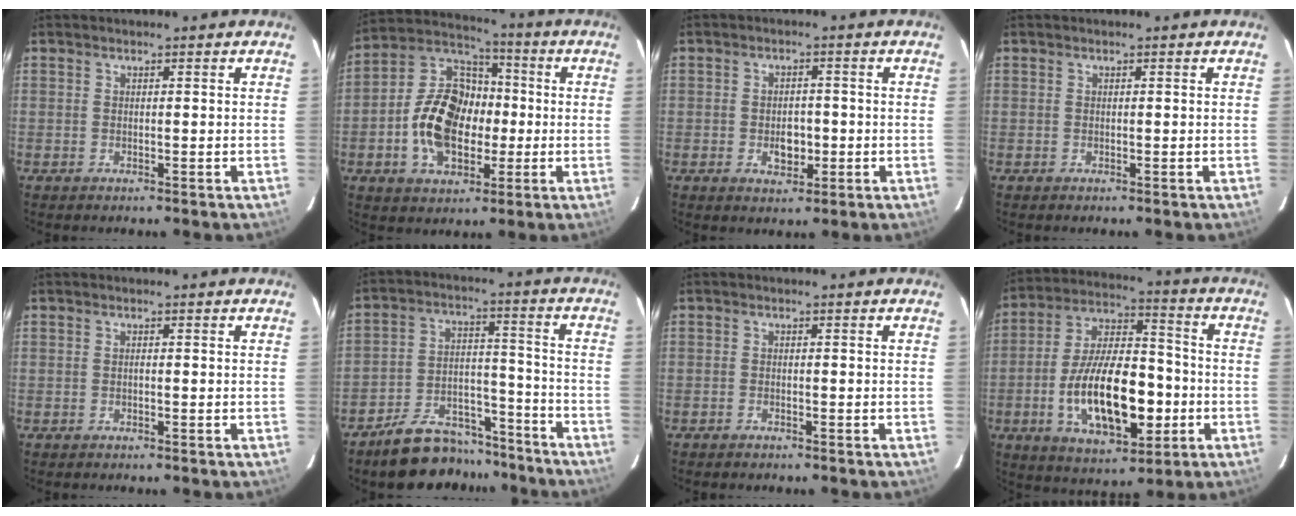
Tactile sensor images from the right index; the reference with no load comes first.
{"total": 15.9, "force": [-2.6, 10.9, 11.3], "torque": [-0.226, 0.029, -0.041]}
{"total": 4.2, "force": [-1.0, 3.2, 2.6], "torque": [-0.045, 0.002, -0.010]}
{"total": 0.0}
{"total": 0.0}
{"total": 14.6, "force": [-12.1, 6.7, 4.5], "torque": [-0.090, 0.040, -0.169]}
{"total": 1.1, "force": [-1.0, 0.4, 0.3], "torque": [-0.015, 0.003, -0.019]}
{"total": 19.5, "force": [-4.8, 9.0, 16.6], "torque": [-0.317, 0.004, -0.071]}